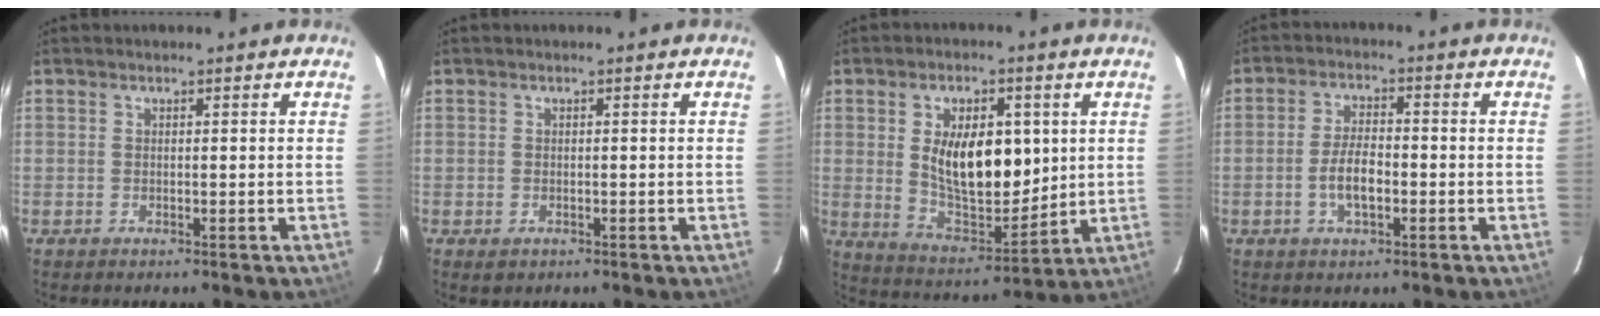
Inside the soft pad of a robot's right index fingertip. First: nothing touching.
{"total": 1.4, "force": [-0.6, 1.2, 0.5], "torque": [-0.010, -0.005, -0.008]}
{"total": 14.6, "force": [2.7, 7.5, 12.2], "torque": [-0.215, -0.006, 0.061]}
{"total": 5.5, "force": [-1.8, 2.2, 4.7], "torque": [-0.096, 0.006, -0.031]}